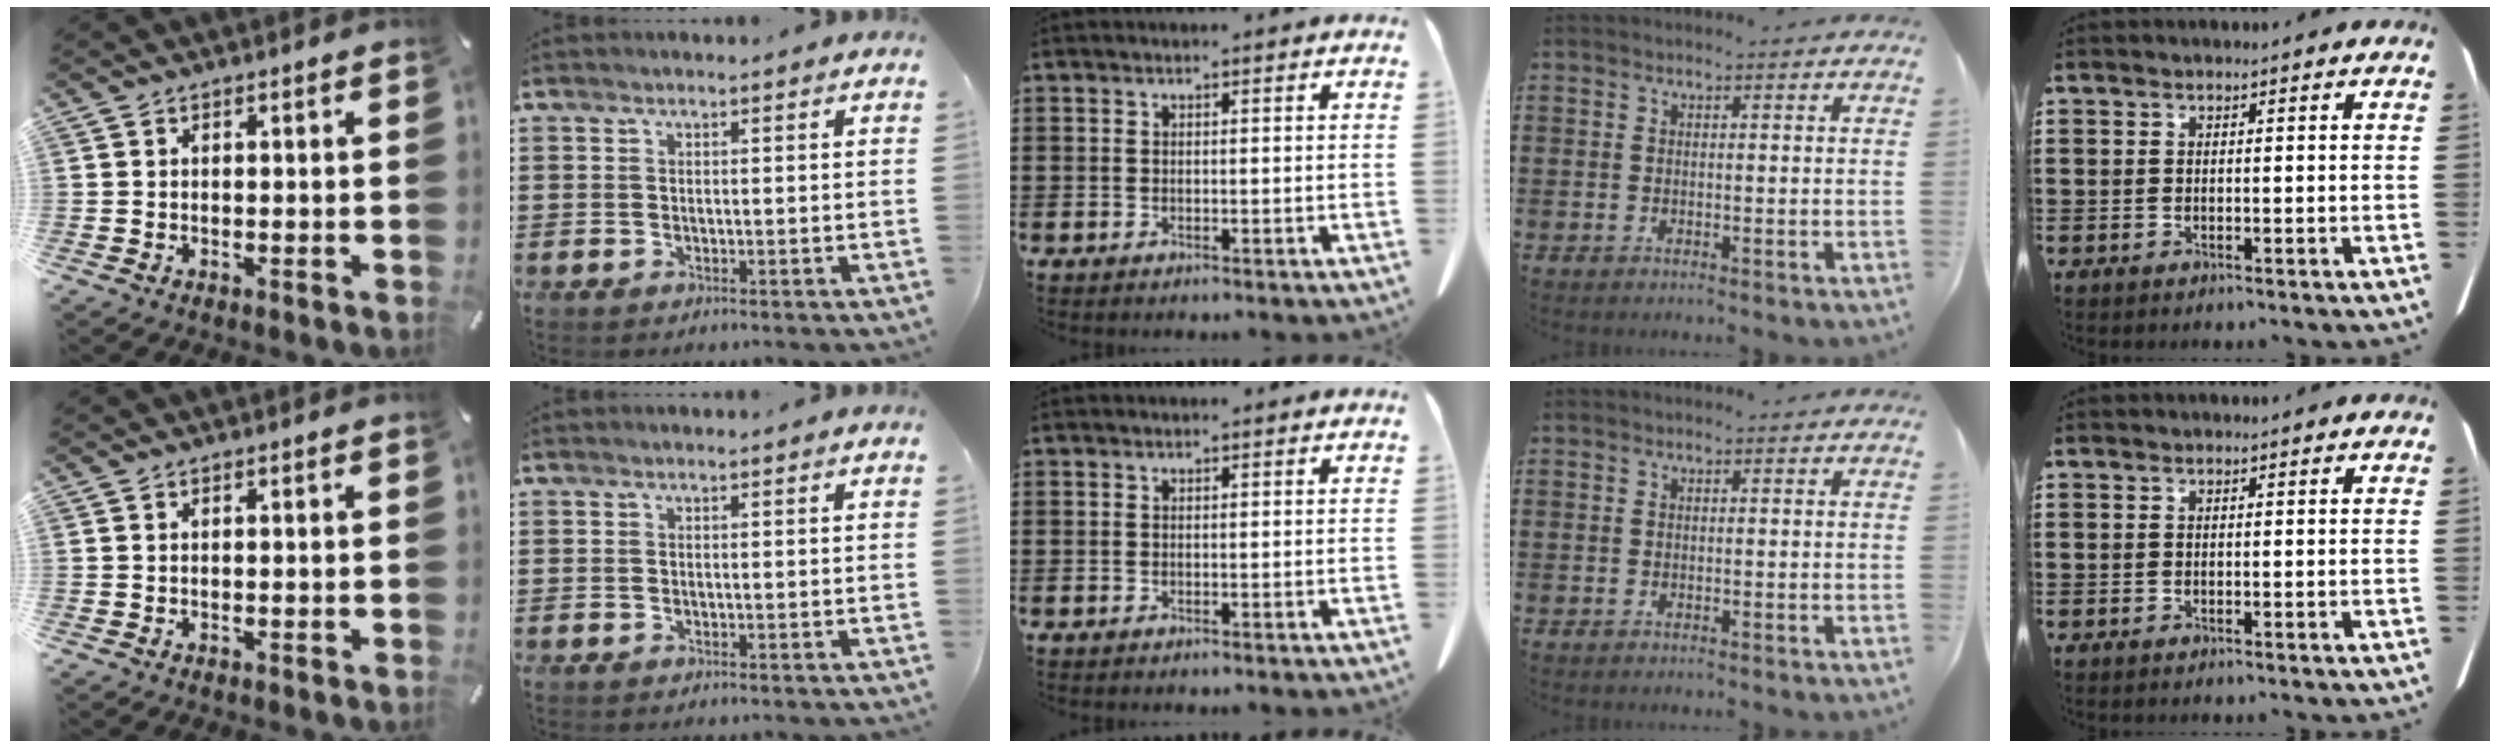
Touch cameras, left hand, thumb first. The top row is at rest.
{}